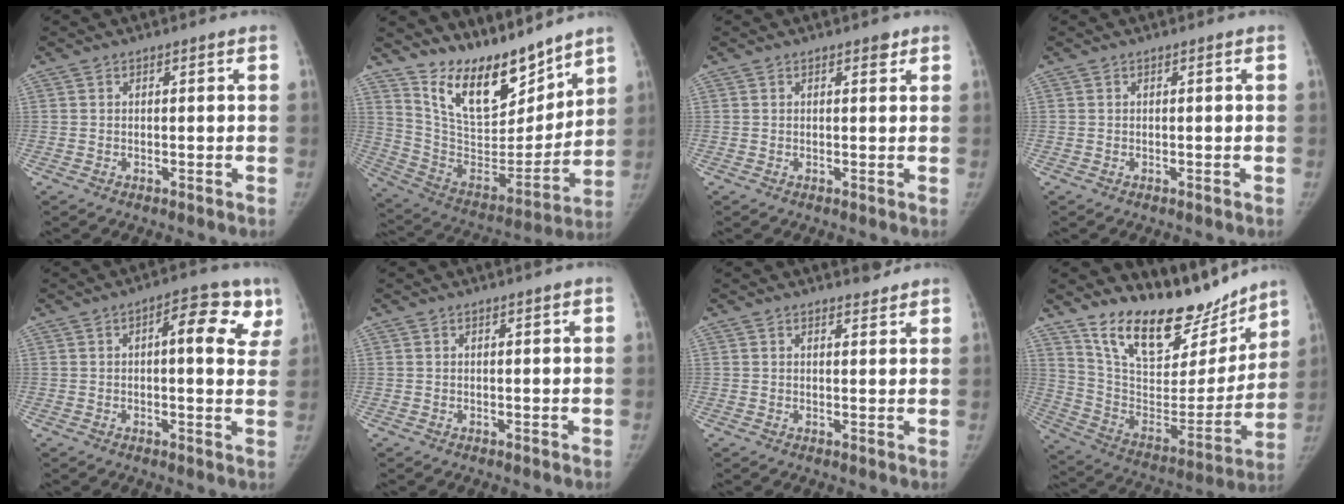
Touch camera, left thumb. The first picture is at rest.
{"total": 19.5, "force": [15.4, 7.5, 9.3], "torque": [-0.103, -0.103, 0.277]}
{"total": 1.4, "force": [1.0, 0.7, 0.8], "torque": [0.000, -0.004, 0.010]}
{"total": 0.0}
{"total": 10.6, "force": [3.9, 4.5, 8.7], "torque": [-0.075, 0.000, 0.039]}
{"total": 0.5, "force": [0.4, -0.1, 0.3], "torque": [-0.003, -0.001, 0.008]}
{"total": 2.3, "force": [2.2, 0.7, 0.5], "torque": [0.008, -0.016, 0.028]}
{"total": 24.1, "force": [19.4, 9.4, 10.8], "torque": [-0.119, -0.109, 0.318]}